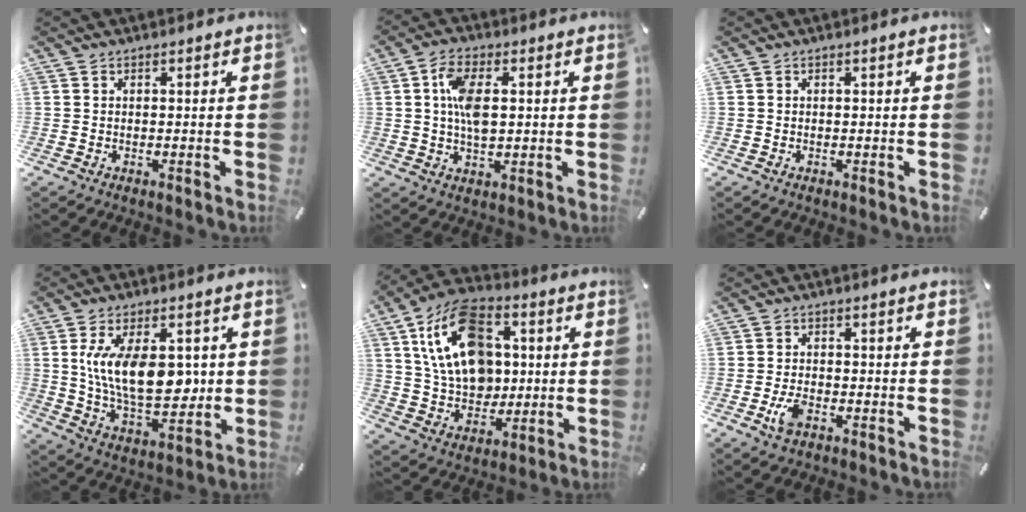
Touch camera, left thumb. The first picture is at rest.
{"total": 7.8, "force": [1.1, 4.1, 6.5], "torque": [-0.137, -0.002, 0.011]}
{"total": 0.0}
{"total": 15.8, "force": [2.6, 8.6, 13.1], "torque": [-0.236, -0.009, 0.040]}
{"total": 18.4, "force": [4.5, 13.4, 11.9], "torque": [-0.228, -0.008, 0.083]}
{"total": 4.5, "force": [-2.0, 2.5, 3.2], "torque": [-0.079, 0.002, -0.041]}